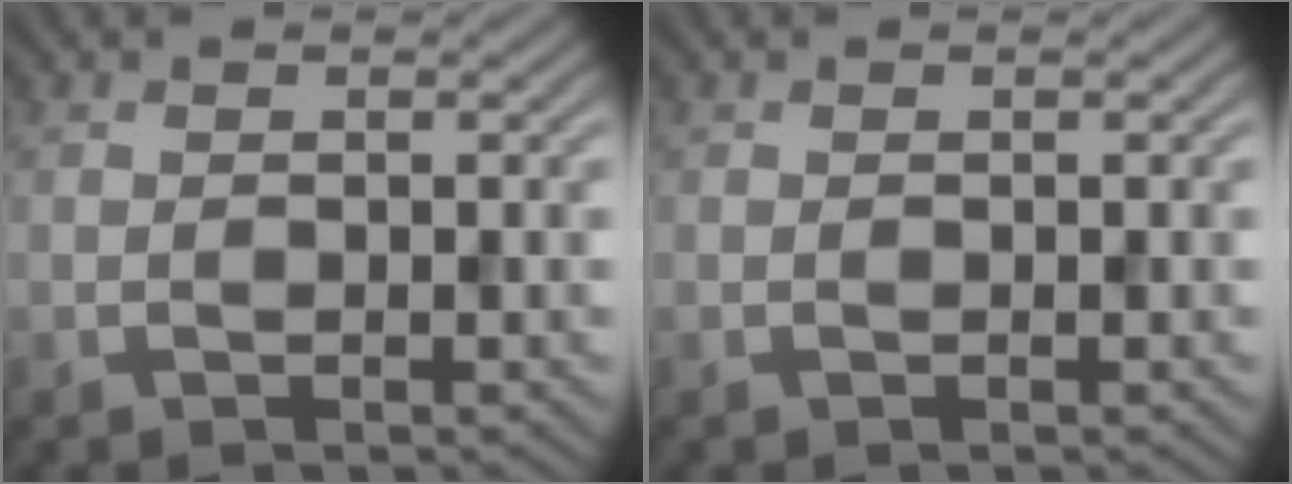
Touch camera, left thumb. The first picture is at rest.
{"total": 0.0}